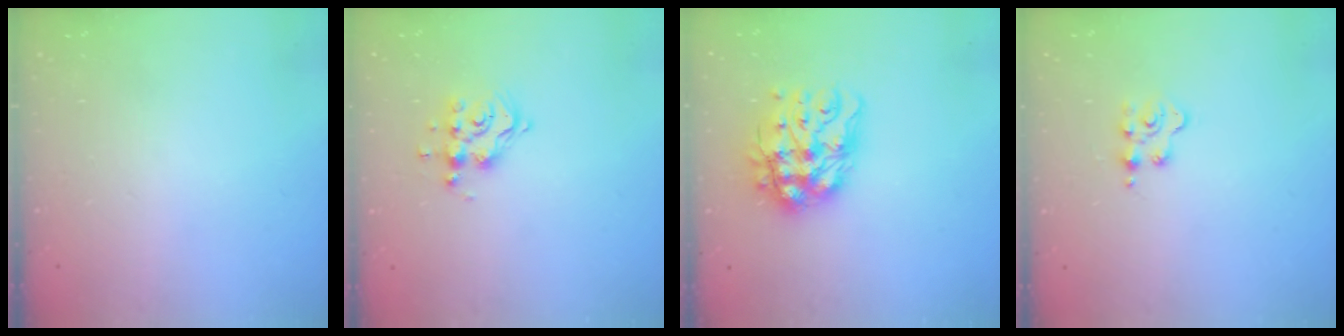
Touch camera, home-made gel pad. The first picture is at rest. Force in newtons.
{"total": 9.9, "press": 9.9, "slide": 0.9}
{"total": 14.3, "press": 14.2, "slide": 1.5}
{"total": 2.5, "press": 2.4, "slide": 0.5}